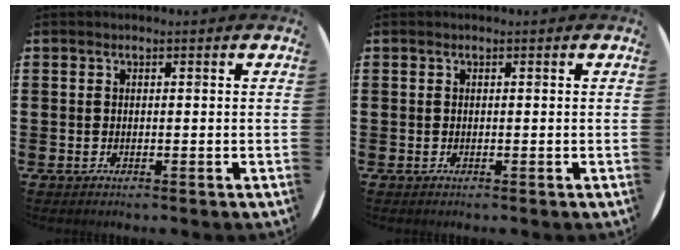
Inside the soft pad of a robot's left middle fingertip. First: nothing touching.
{"total": 0.0}